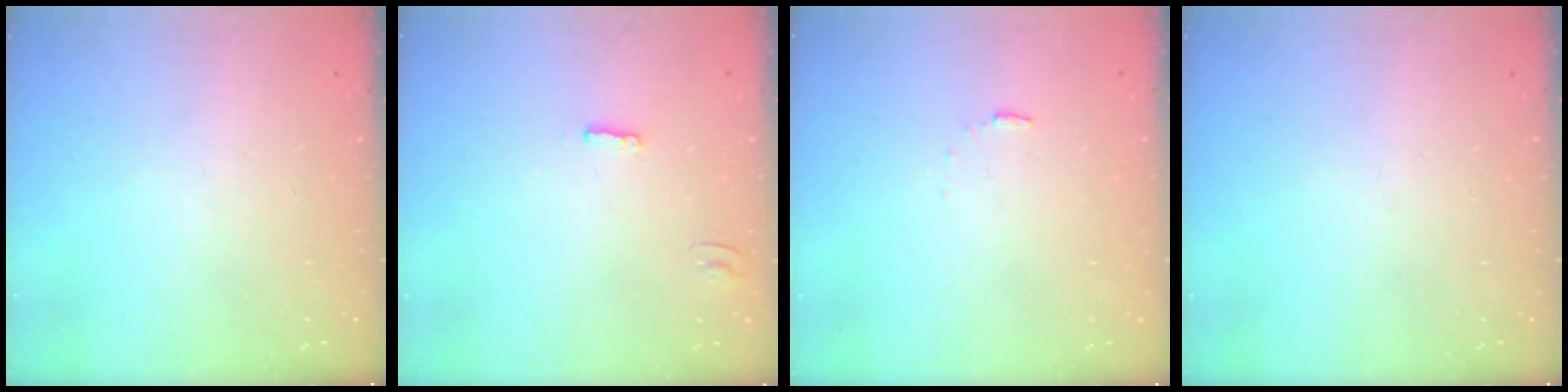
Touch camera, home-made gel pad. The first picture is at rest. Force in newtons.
{"total": 1.8, "press": 1.8, "slide": 0.2}
{"total": 4.5, "press": 4.5, "slide": 0.3}
{"total": 0.0}